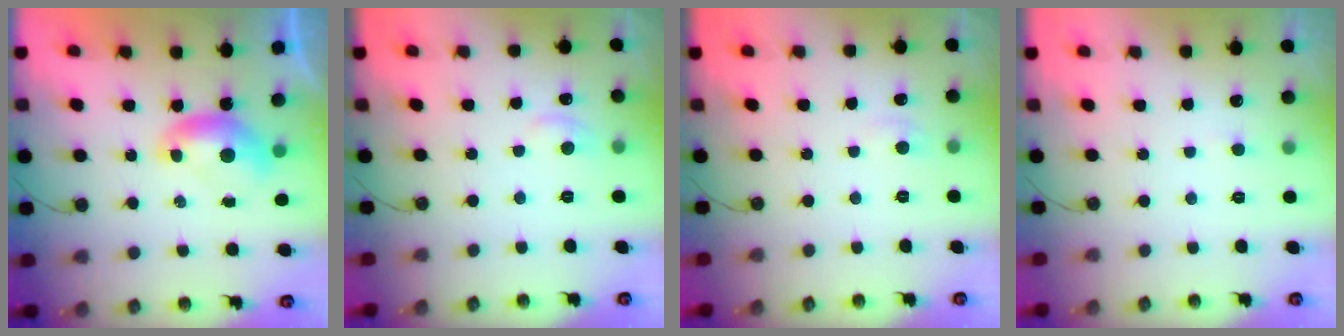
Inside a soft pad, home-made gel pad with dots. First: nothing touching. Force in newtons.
{"total": 0.9, "press": 0.1, "slide": 0.9}
{"total": 1.9, "press": 1.8, "slide": 0.4}
{"total": 2.4, "press": 2.4, "slide": 0.4}